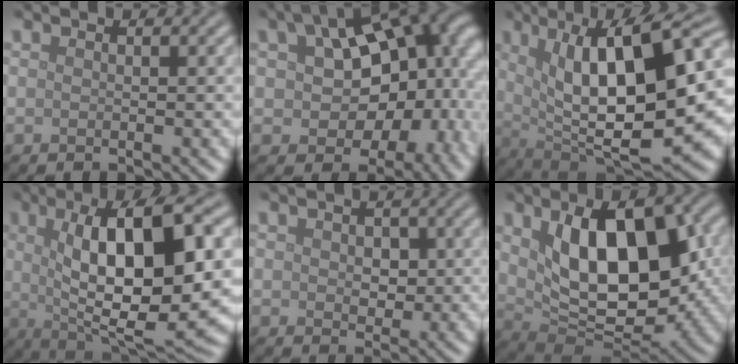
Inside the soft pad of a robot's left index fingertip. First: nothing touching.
{"total": 17.3, "force": [1.6, 11.1, 13.2], "torque": [-0.151, -0.013, 0.039]}
{"total": 16.0, "force": [3.6, 6.3, 14.2], "torque": [-0.206, 0.008, 0.065]}
{"total": 14.2, "force": [2.1, 4.8, 13.2], "torque": [-0.184, 0.005, 0.028]}
{"total": 2.2, "force": [0.3, 1.6, 1.5], "torque": [-0.025, -0.004, 0.004]}
{"total": 11.7, "force": [1.8, 6.2, 9.8], "torque": [-0.152, -0.005, 0.037]}